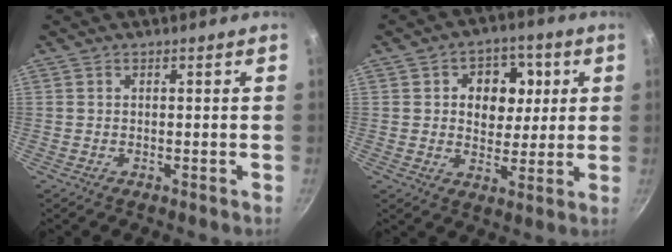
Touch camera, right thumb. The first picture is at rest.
{"total": 10.2, "force": [2.3, 8.0, 6.0], "torque": [-0.042, -0.008, 0.030]}